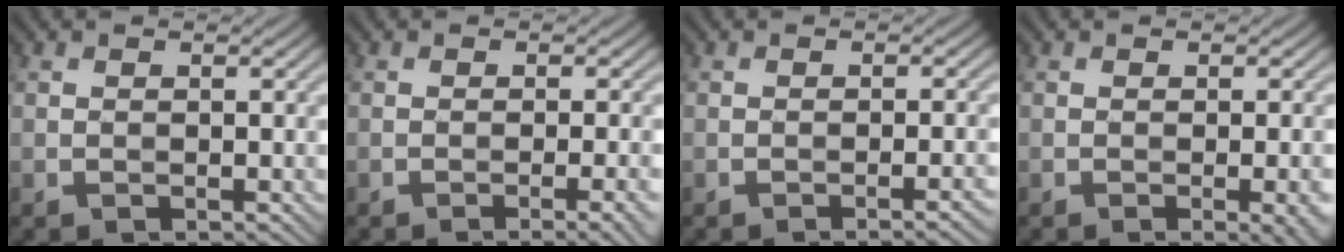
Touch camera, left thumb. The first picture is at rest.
{"total": 3.2, "force": [-1.3, 0.6, 2.9], "torque": [-0.034, 0.009, -0.024]}
{"total": 2.4, "force": [-1.1, 0.4, 2.1], "torque": [-0.023, 0.010, -0.022]}
{"total": 4.1, "force": [-1.4, 1.0, 3.8], "torque": [-0.046, 0.002, -0.017]}